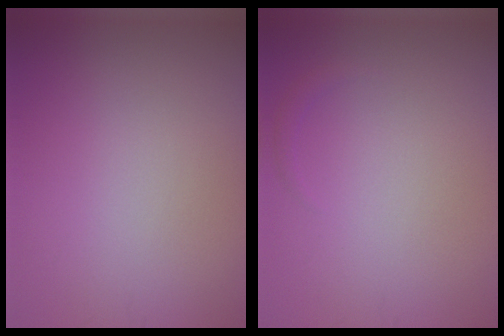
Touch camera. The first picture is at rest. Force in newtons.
{"total": 0.6, "press": 0.6, "slide": 0.1}